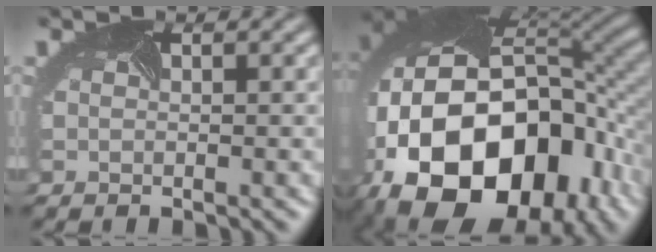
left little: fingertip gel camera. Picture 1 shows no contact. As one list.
[{"total": 19.2, "force": [-6.8, 12.5, 12.9], "torque": [-0.275, -0.026, -0.094]}]